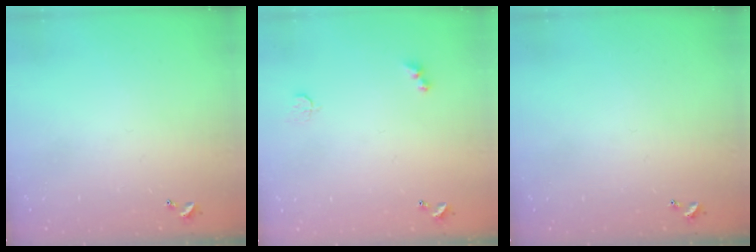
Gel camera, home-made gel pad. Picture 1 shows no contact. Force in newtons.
{"total": 2.9, "press": 2.8, "slide": 0.7}
{"total": 0.0}